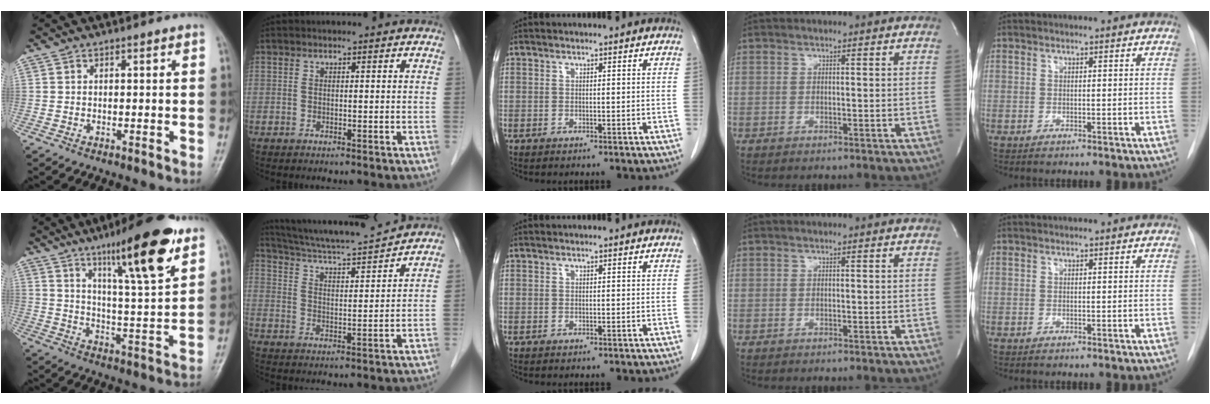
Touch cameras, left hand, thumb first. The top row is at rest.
{"thumb": {"total": 17.0, "force": [10.1, 2.7, 13.4], "torque": [-0.195, -0.053, 0.163]}, "index": {"total": 14.7, "force": [13.9, -0.3, 4.8], "torque": [-0.093, 0.002, 0.216]}}